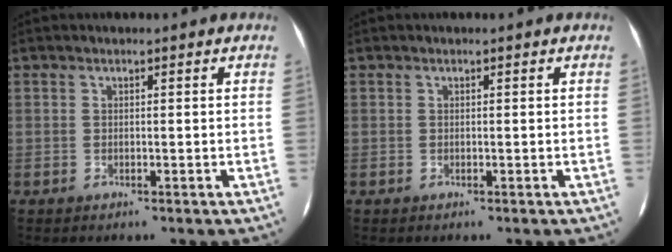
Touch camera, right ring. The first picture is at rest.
{"total": 0.0}